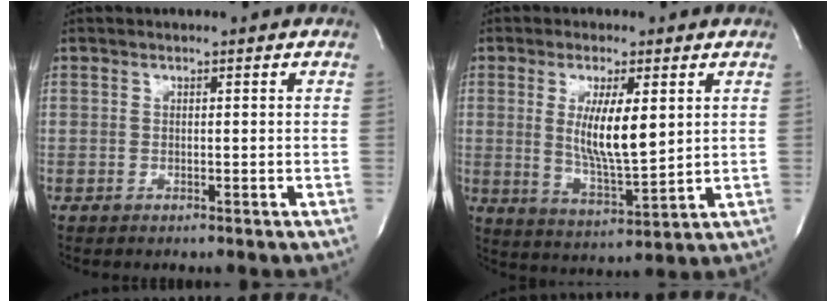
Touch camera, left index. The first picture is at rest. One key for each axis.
{"total": 8.4, "fx": 1.8, "fy": 1.6, "fz": 8.0, "tx": -0.156, "ty": -0.023, "tz": 0.039}